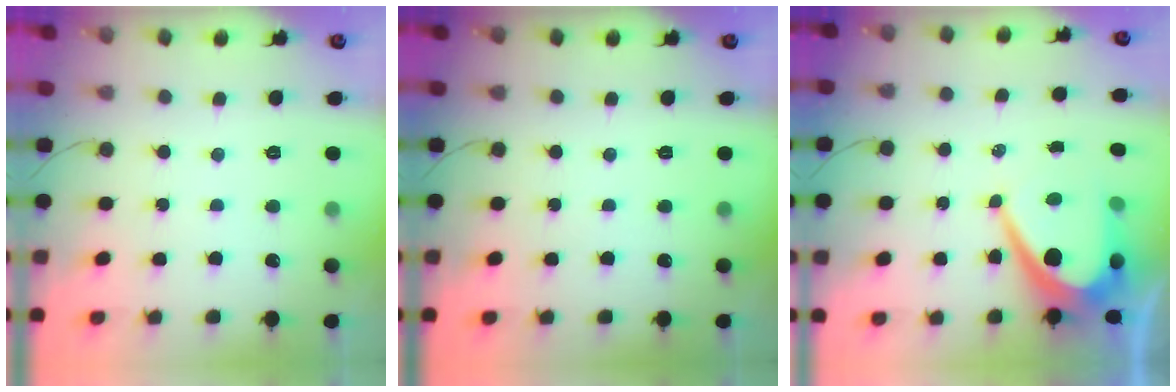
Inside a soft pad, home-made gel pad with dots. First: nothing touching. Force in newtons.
{"total": 0.0}
{"total": 11.8, "press": 11.8, "slide": 0.8}